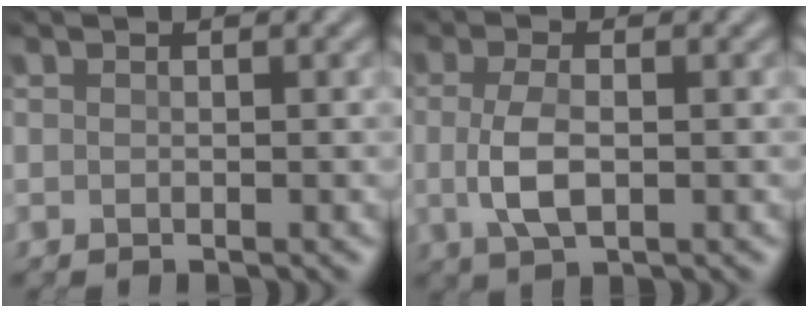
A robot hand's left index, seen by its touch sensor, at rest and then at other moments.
{"total": 3.5, "force": [-0.2, 1.4, 3.2], "torque": [-0.082, 0.000, 0.000]}